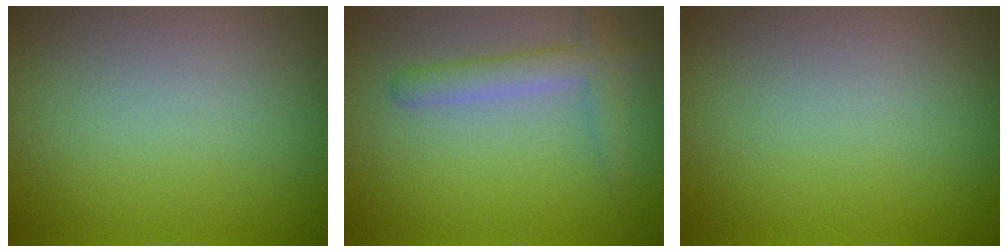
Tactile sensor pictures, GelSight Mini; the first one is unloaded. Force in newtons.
{"total": 2.6, "press": 2.6, "slide": 0.2}
{"total": 0.0}